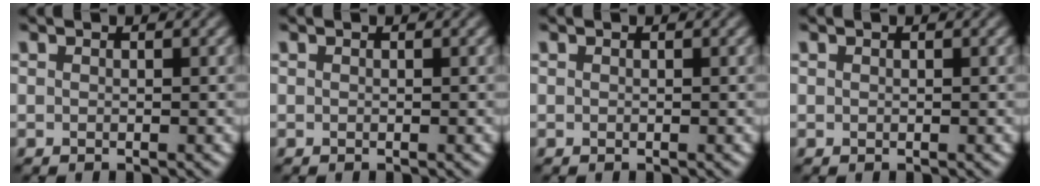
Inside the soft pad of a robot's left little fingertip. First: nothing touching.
{"total": 0.0}
{"total": 0.0}
{"total": 0.6, "force": [0.0, -0.3, -0.5], "torque": [0.004, 0.003, 0.007]}